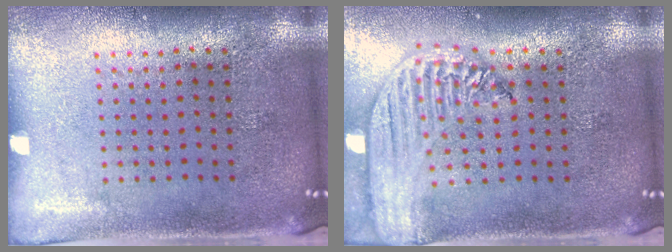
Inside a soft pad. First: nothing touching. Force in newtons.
{"total": 2.8, "press": 2.2, "slide": 1.6}